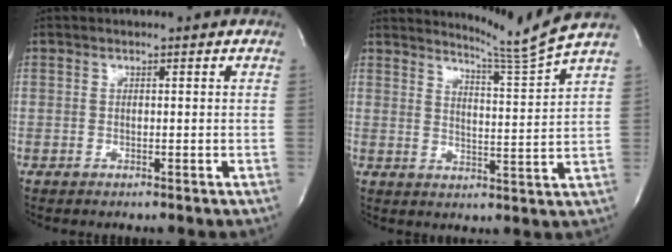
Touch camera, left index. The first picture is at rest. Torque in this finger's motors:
{"motor_torque": [-0.11, -0.08, -0.20, -0.01]}